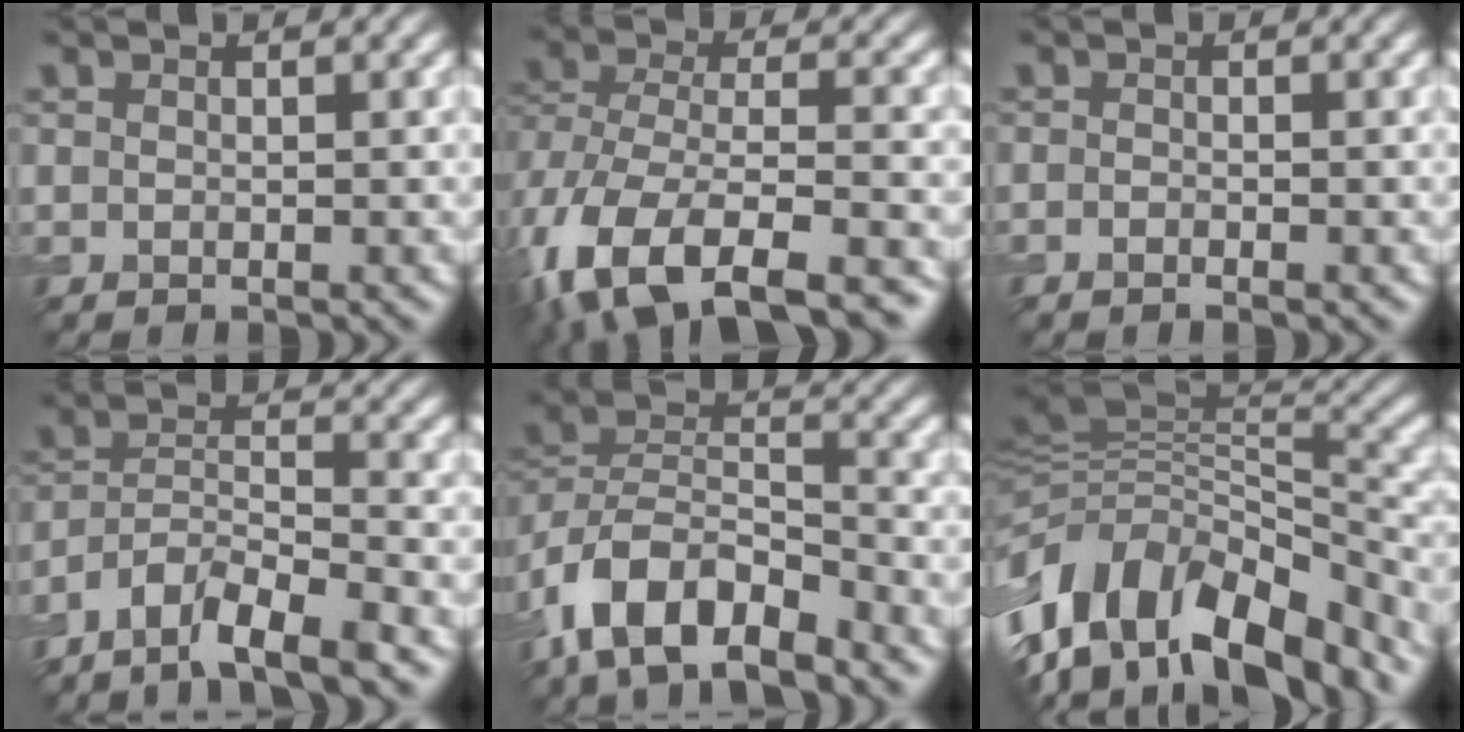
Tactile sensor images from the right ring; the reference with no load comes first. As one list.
[{"total": 14.1, "force": [-8.0, 8.1, 8.2], "torque": [-0.193, -0.026, -0.090]}, {"total": 0.6, "force": [-0.4, 0.0, 0.4], "torque": [-0.016, 0.002, -0.007]}, {"total": 7.2, "force": [-5.9, 1.8, 3.9], "torque": [-0.065, 0.006, -0.107]}, {"total": 9.3, "force": [-6.1, 4.4, 5.5], "torque": [-0.096, 0.003, -0.118]}, {"total": 13.0, "force": [-6.0, 7.6, 8.7], "torque": [-0.182, 0.022, -0.106]}]